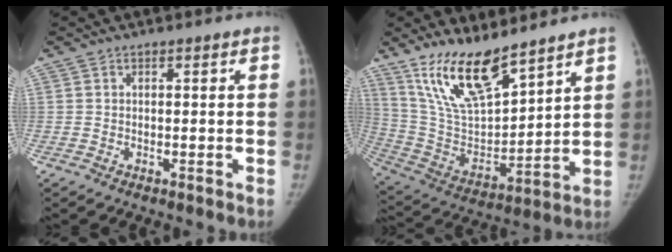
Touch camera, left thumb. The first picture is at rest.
{"total": 16.9, "force": [12.5, 4.9, 10.2], "torque": [-0.158, -0.068, 0.252]}